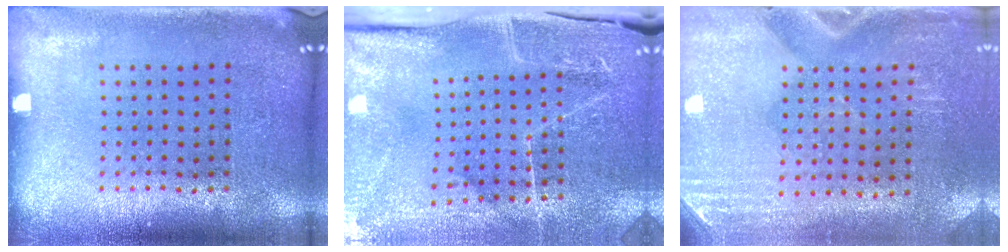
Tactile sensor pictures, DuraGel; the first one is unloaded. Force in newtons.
{"total": 3.9, "press": 3.8, "slide": 1.1}
{"total": 3.0, "press": 2.6, "slide": 1.5}